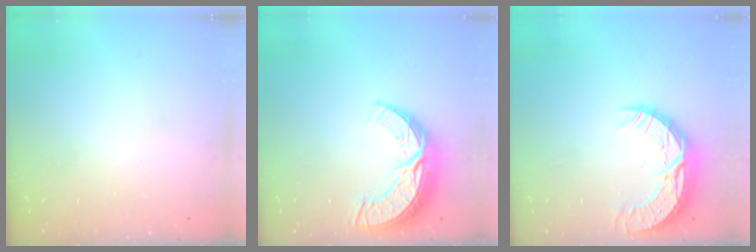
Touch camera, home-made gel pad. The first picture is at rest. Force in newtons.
{"total": 13.0, "press": 12.9, "slide": 1.0}
{"total": 11.9, "press": 11.9, "slide": 0.9}